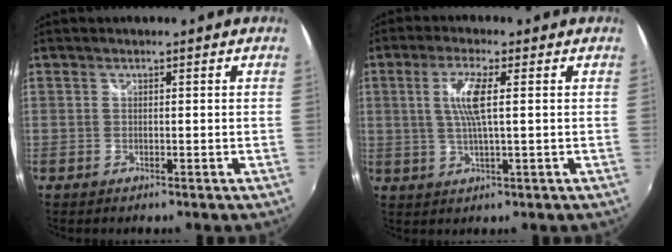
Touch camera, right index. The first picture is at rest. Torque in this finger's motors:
{"motor_torque": [0.23, -0.02, 0.45, 0.11]}